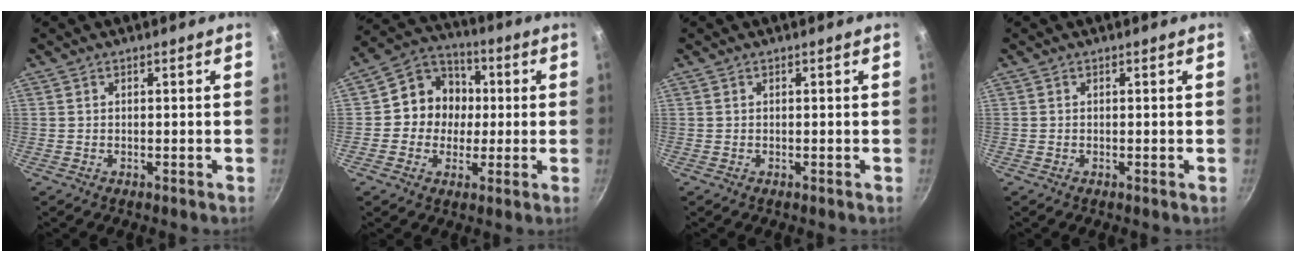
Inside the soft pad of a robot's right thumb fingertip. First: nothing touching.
{"total": 11.0, "force": [0.3, 10.1, 4.5], "torque": [-0.029, 0.022, -0.014]}
{"total": 0.0}
{"total": 0.0}